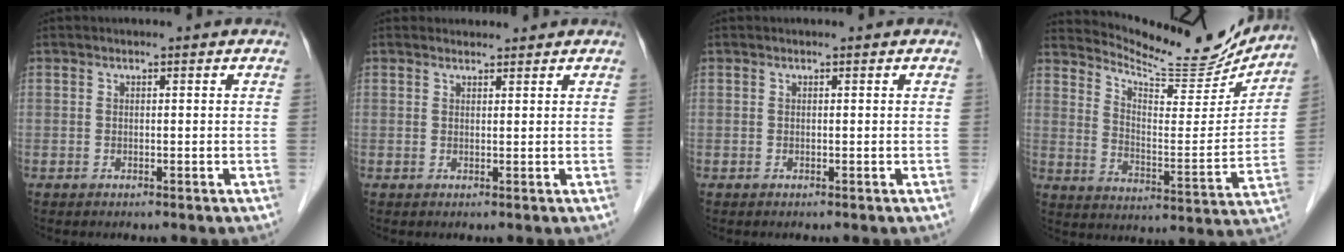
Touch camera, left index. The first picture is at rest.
{"total": 1.2, "force": [1.2, 0.3, -0.1], "torque": [-0.009, 0.007, 0.021]}
{"total": 0.0}
{"total": 17.2, "force": [16.5, 2.2, 4.1], "torque": [-0.073, -0.047, 0.236]}